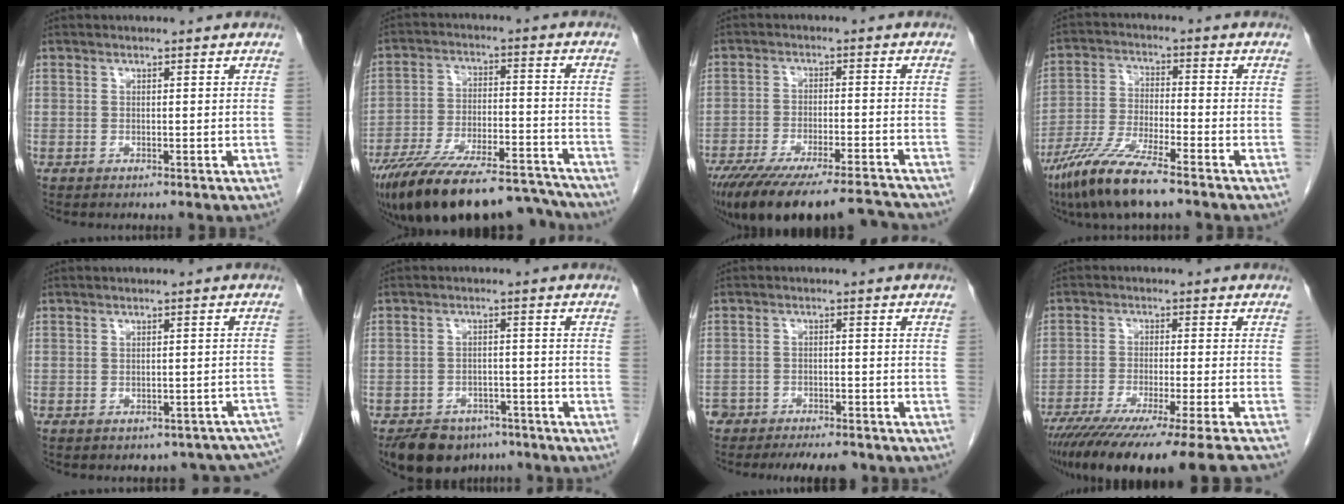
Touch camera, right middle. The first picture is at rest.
{"total": 22.4, "force": [-19.6, 5.3, 9.6], "torque": [-0.161, -0.008, -0.303]}
{"total": 19.7, "force": [-17.4, 2.3, 8.9], "torque": [-0.148, -0.024, -0.257]}
{"total": 10.3, "force": [-7.4, 0.9, 7.1], "torque": [-0.152, -0.029, -0.144]}
{"total": 12.4, "force": [-10.6, 5.0, 3.7], "torque": [-0.032, 0.030, -0.103]}
{"total": 9.1, "force": [-7.1, 4.9, 3.0], "torque": [-0.040, -0.001, -0.104]}
{"total": 10.0, "force": [-8.5, 3.8, 3.7], "torque": [-0.060, 0.000, -0.117]}
{"total": 20.8, "force": [-17.5, -1.2, 11.2], "torque": [-0.135, -0.070, -0.267]}